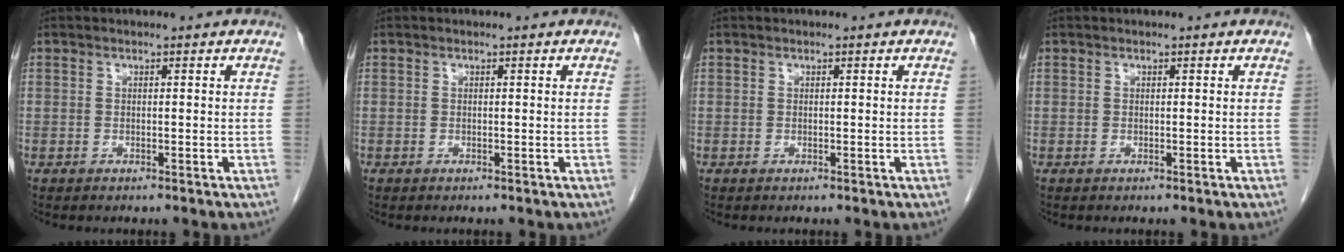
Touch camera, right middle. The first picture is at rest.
{"total": 0.0}
{"total": 0.0}
{"total": 0.0}